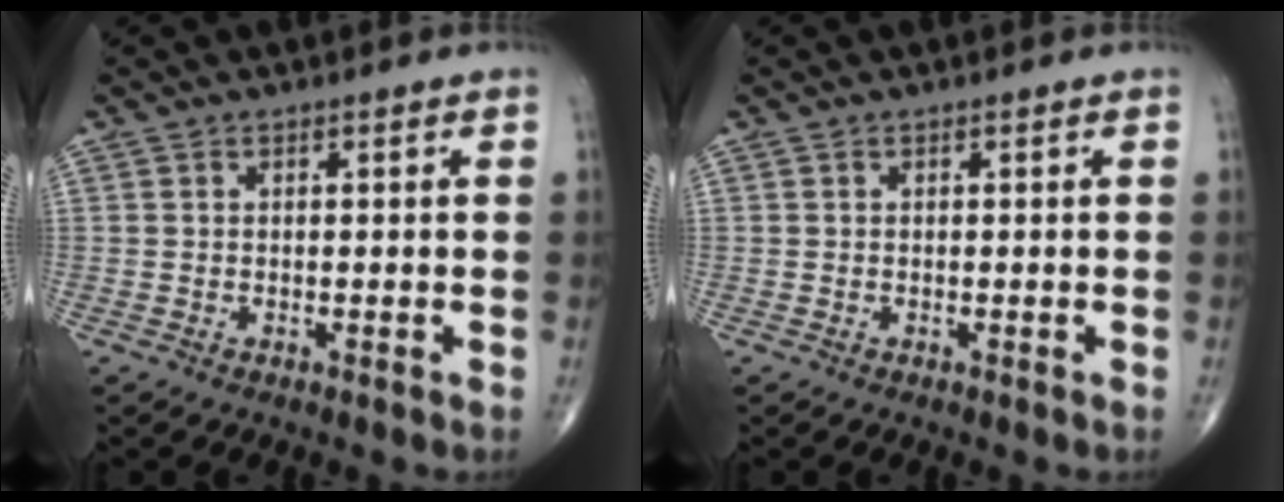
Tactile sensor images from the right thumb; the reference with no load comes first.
{"total": 0.0}